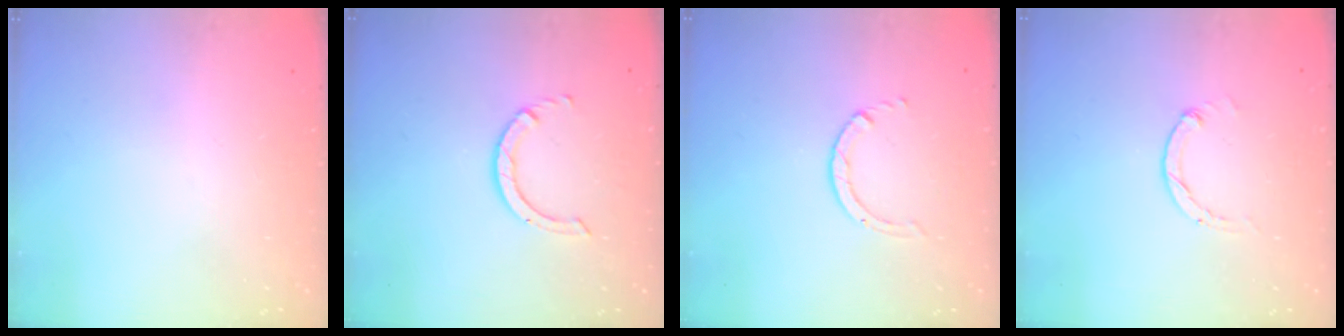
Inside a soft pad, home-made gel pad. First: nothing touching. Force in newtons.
{"total": 2.9, "press": 2.9, "slide": 0.2}
{"total": 1.4, "press": 1.4, "slide": 0.1}
{"total": 1.2, "press": 1.2, "slide": 0.3}